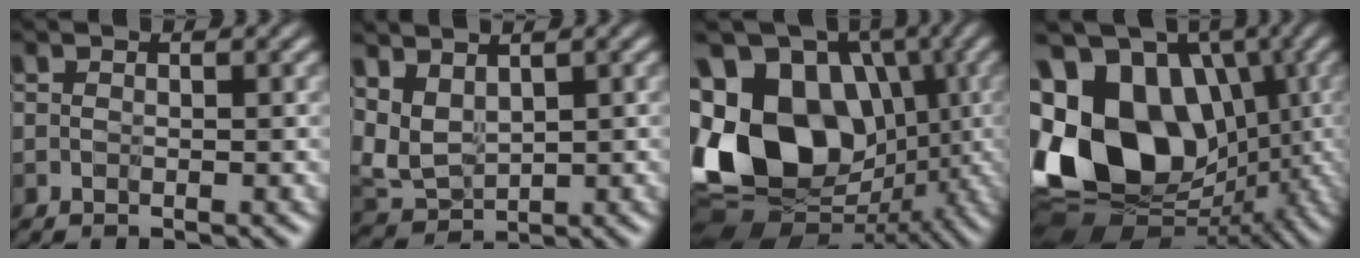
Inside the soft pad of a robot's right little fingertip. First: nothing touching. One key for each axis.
{"total": 2.1, "fx": 0.8, "fy": 1.2, "fz": 1.5, "tx": -0.061, "ty": -0.016, "tz": 0.031}
{"total": 14.7, "fx": 0.5, "fy": 11.1, "fz": 9.6, "tx": -0.221, "ty": -0.007, "tz": 0.023}
{"total": 16.9, "fx": 0.3, "fy": 12.8, "fz": 11.1, "tx": -0.237, "ty": 0.000, "tz": 0.021}